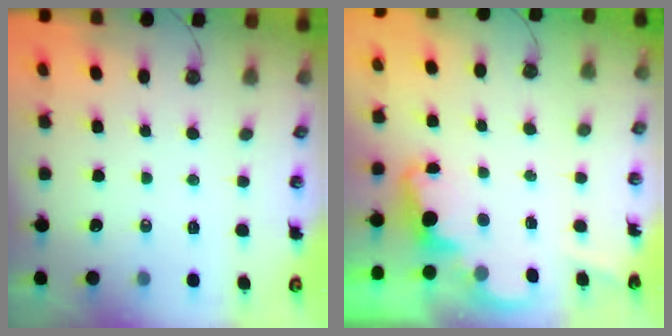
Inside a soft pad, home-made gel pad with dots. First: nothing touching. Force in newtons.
{"total": 2.3, "press": 2.3, "slide": 0.5}